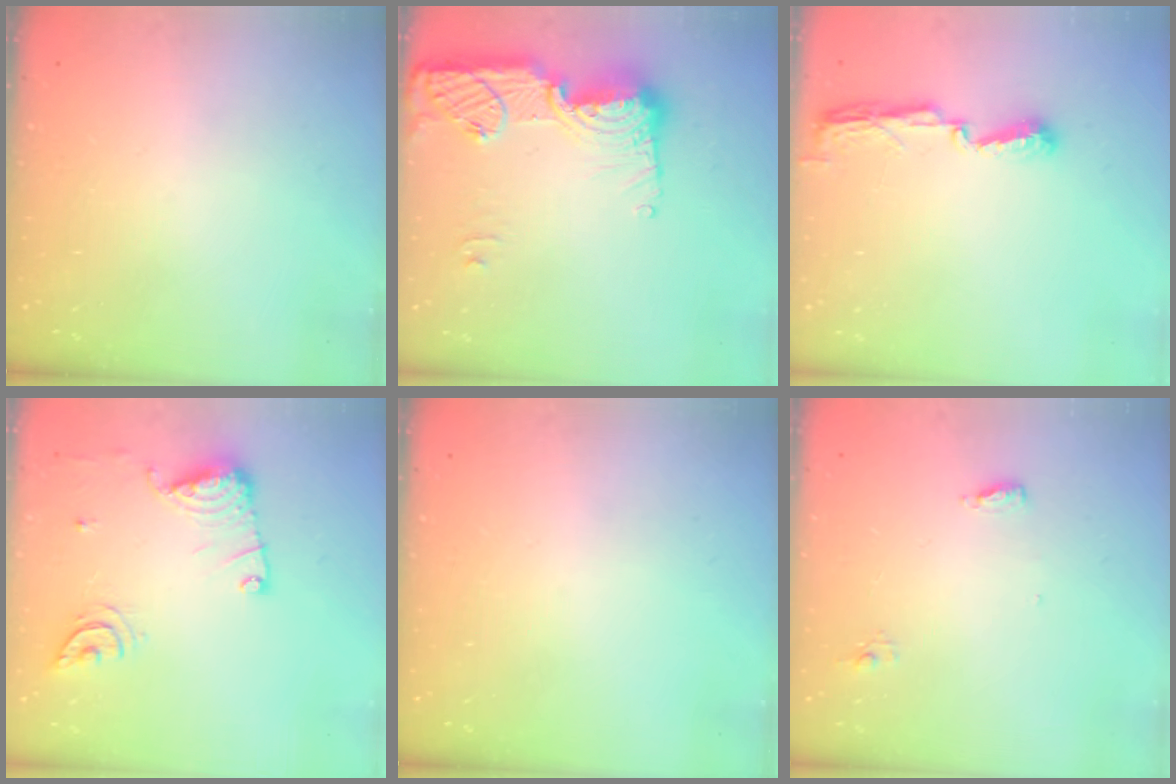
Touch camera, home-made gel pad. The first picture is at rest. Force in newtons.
{"total": 16.5, "press": 16.5, "slide": 1.1}
{"total": 5.8, "press": 5.8, "slide": 0.5}
{"total": 12.2, "press": 12.2, "slide": 1.2}
{"total": 0.0}
{"total": 4.7, "press": 4.5, "slide": 1.1}